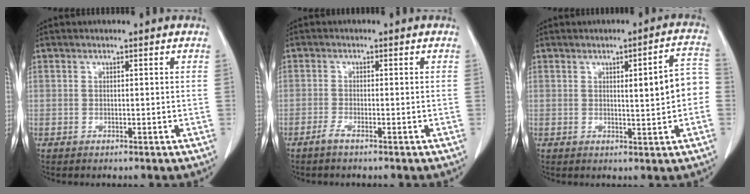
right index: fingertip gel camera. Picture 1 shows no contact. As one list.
[{"total": 1.1, "force": [-0.8, -0.1, 0.7], "torque": [-0.012, -0.001, -0.017]}, {"total": 6.9, "force": [0.2, 1.1, 6.8], "torque": [-0.086, 0.017, 0.005]}]